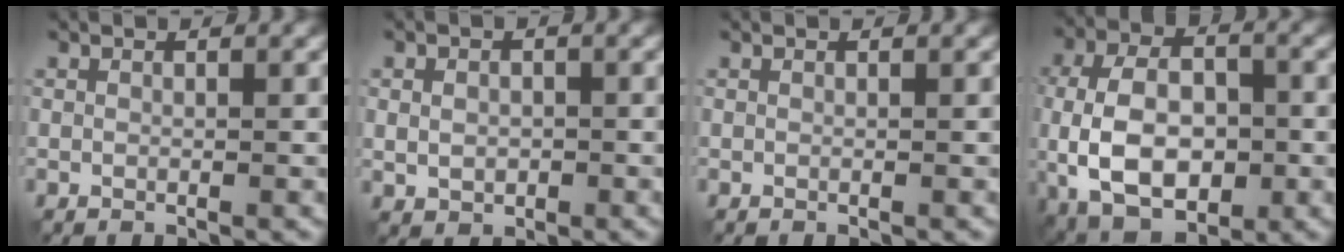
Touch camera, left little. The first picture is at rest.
{"total": 2.2, "force": [-0.2, 1.8, 1.3], "torque": [-0.020, -0.004, -0.002]}
{"total": 0.0}
{"total": 10.2, "force": [-2.2, 6.2, 7.7], "torque": [-0.164, -0.011, -0.043]}